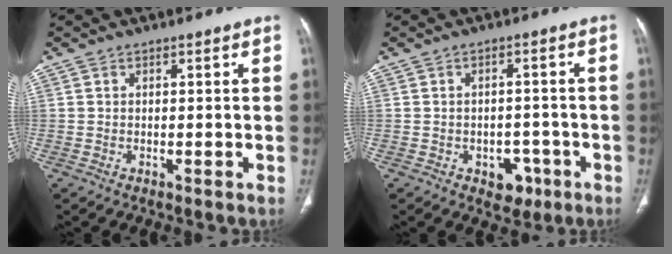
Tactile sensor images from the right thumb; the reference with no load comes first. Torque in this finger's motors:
{"motor_torque": [3.35, 1.32, 0.21, -0.74, -0.04]}